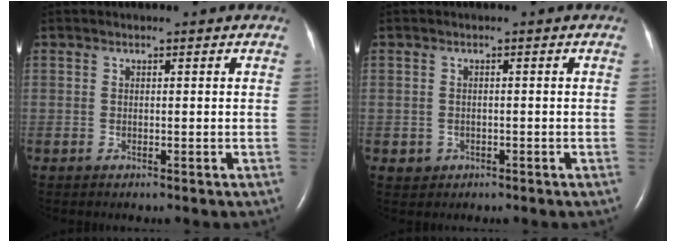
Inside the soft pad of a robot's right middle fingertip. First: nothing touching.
{"total": 1.5, "force": [-0.6, 1.4, 0.1], "torque": [0.000, 0.006, -0.006]}